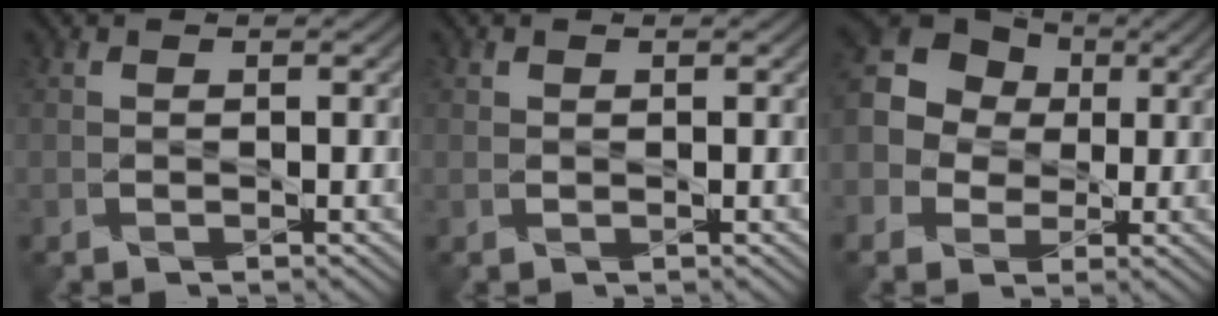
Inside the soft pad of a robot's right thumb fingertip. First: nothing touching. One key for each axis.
{"total": 0.5, "fx": 0.3, "fy": 0.4, "fz": 0.1, "tx": -0.004, "ty": -0.003, "tz": 0.008}
{"total": 15.0, "fx": 1.5, "fy": 13.6, "fz": 6.3, "tx": -0.188, "ty": 0.036, "tz": -0.013}